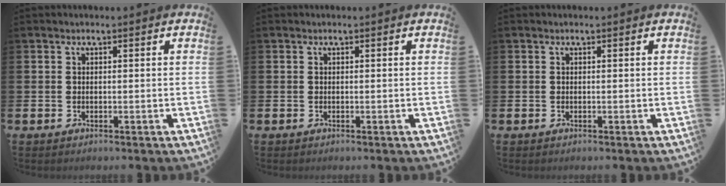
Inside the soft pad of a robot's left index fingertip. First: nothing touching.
{"total": 0.0}
{"total": 0.0}